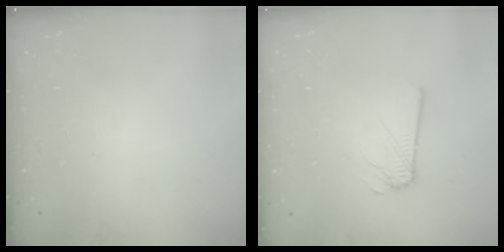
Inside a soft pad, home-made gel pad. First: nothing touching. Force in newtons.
{"total": 1.8, "press": 1.8, "slide": 0.2}